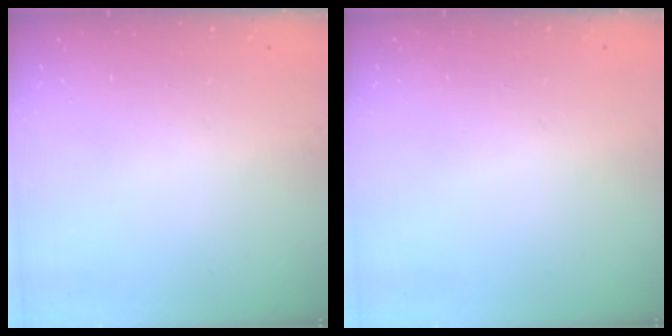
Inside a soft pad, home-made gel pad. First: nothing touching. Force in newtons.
{"total": 0.0}